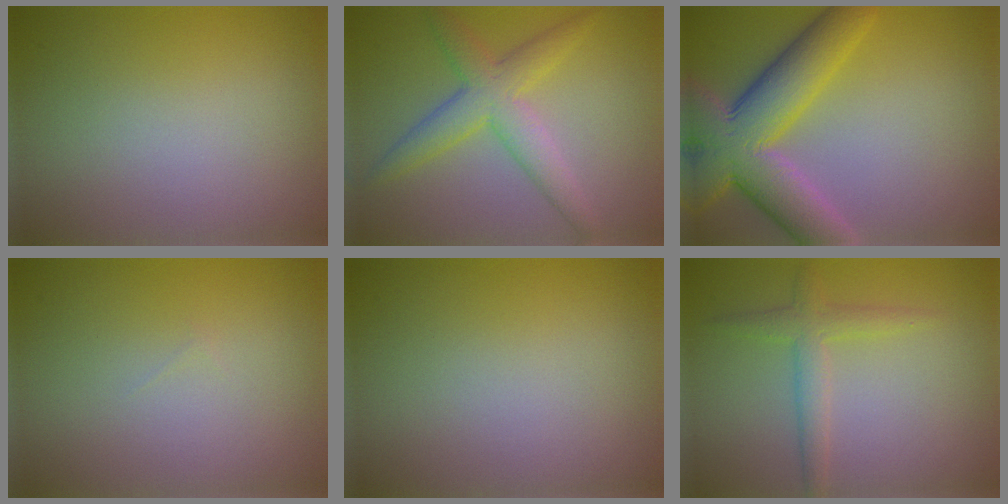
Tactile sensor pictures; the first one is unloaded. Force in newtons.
{"total": 4.6, "press": 4.6, "slide": 0.2}
{"total": 9.5, "press": 9.5, "slide": 0.8}
{"total": 0.0}
{"total": 0.0}
{"total": 2.4, "press": 2.4, "slide": 0.2}